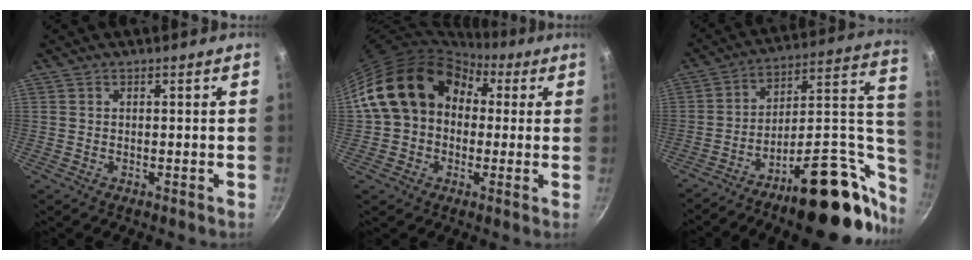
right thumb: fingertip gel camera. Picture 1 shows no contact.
{"total": 16.2, "force": [2.9, 12.9, 9.3], "torque": [-0.127, 0.043, 0.039]}
{"total": 26.8, "force": [-10.3, 12.0, 21.7], "torque": [-0.251, 0.072, -0.153]}